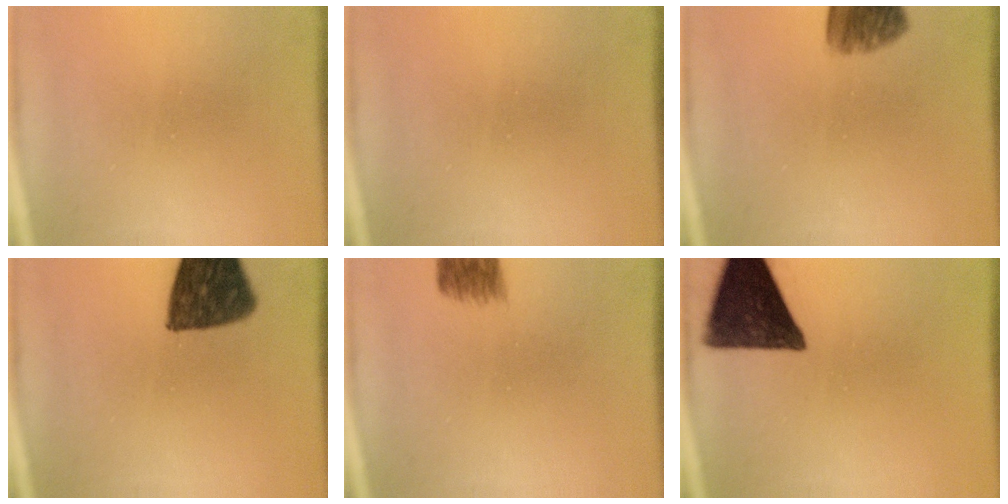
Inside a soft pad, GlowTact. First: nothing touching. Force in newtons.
{"total": 0.0}
{"total": 7.5}
{"total": 11.6}
{"total": 4.8}
{"total": 14.5}